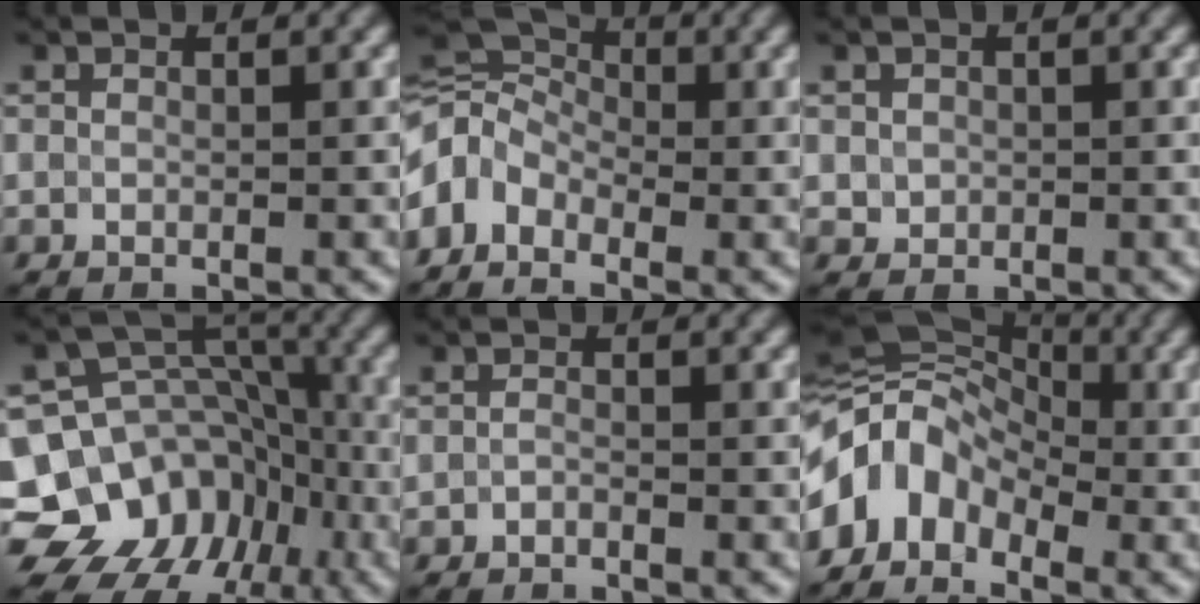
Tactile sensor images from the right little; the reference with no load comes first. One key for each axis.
{"total": 7.7, "fx": -2.1, "fy": 5.4, "fz": 5.0, "tx": -0.103, "ty": 0.011, "tz": -0.054}
{"total": 1.0, "fx": 0.1, "fy": 0.9, "fz": 0.3, "tx": -0.002, "ty": -0.003, "tz": 0.005}
{"total": 15.0, "fx": -7.5, "fy": 11.9, "fz": 5.3, "tx": -0.099, "ty": -0.002, "tz": -0.125}
{"total": 0.6, "fx": -0.5, "fy": 0.2, "fz": 0.3, "tx": -0.006, "ty": 0.000, "tz": -0.011}
{"total": 8.3, "fx": -2.5, "fy": 6.1, "fz": 5.1, "tx": -0.091, "ty": 0.016, "tz": -0.071}